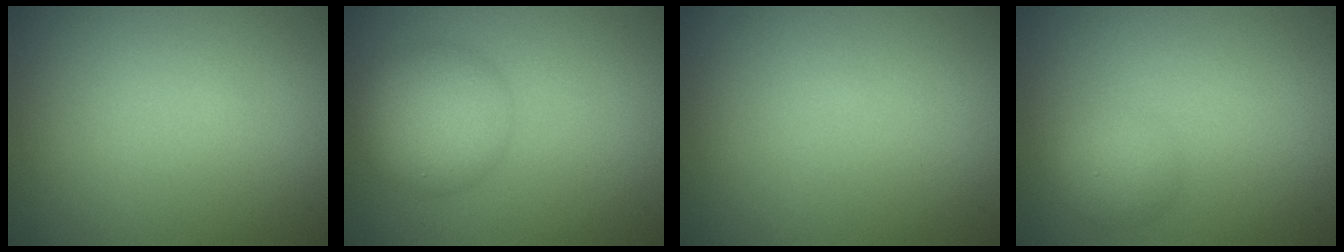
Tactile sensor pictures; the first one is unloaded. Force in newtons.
{"total": 4.9, "press": 4.9, "slide": 0.2}
{"total": 0.0}
{"total": 1.9, "press": 1.9, "slide": 0.1}